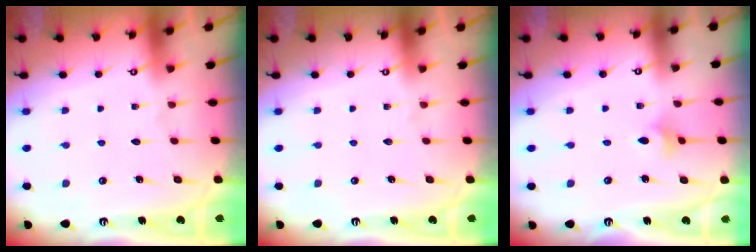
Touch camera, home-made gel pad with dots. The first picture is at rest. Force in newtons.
{"total": 0.0}
{"total": 3.2, "press": 3.1, "slide": 0.7}